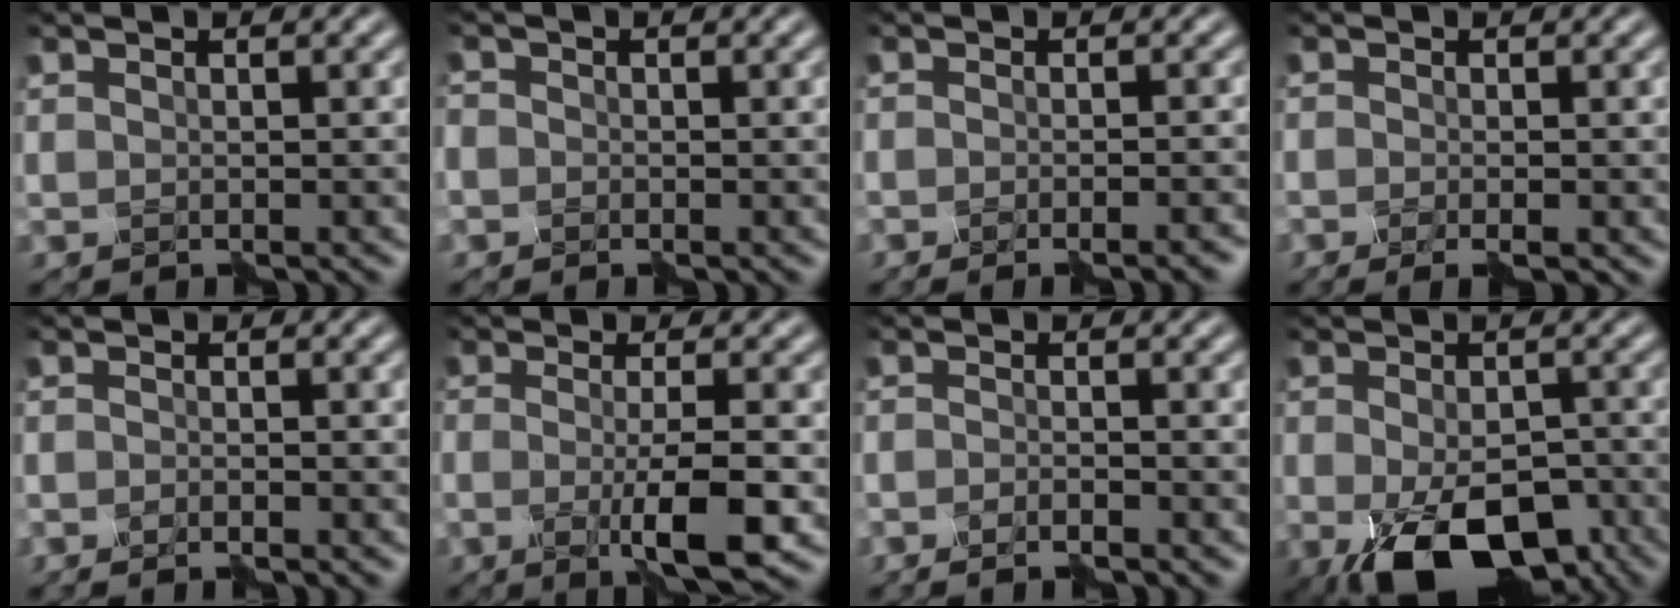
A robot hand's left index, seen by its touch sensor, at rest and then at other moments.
{"total": 1.6, "force": [-0.8, 1.4, 0.1], "torque": [0.009, 0.000, -0.017]}
{"total": 1.8, "force": [-1.3, 0.2, 1.2], "torque": [-0.004, 0.002, -0.025]}
{"total": 1.7, "force": [-1.1, 0.1, 1.3], "torque": [-0.014, -0.005, -0.018]}
{"total": 1.4, "force": [-1.3, 0.1, 0.4], "torque": [-0.003, 0.000, -0.025]}
{"total": 5.6, "force": [-1.8, 1.1, 5.1], "torque": [-0.079, -0.008, -0.036]}
{"total": 1.9, "force": [-1.7, 0.1, 0.8], "torque": [-0.006, 0.001, -0.034]}
{"total": 11.4, "force": [-5.7, 5.7, 8.0], "torque": [-0.137, -0.034, -0.084]}